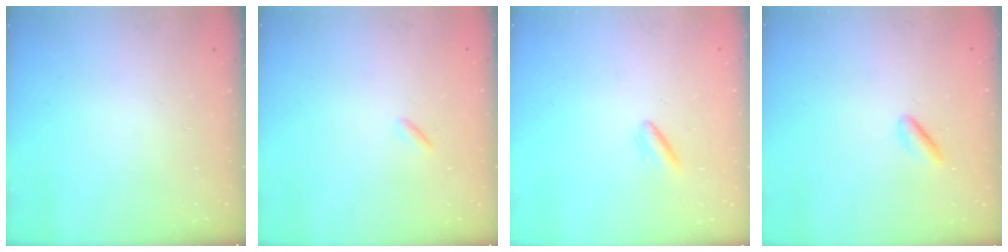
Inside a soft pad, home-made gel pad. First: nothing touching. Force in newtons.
{"total": 0.8, "press": 0.7, "slide": 0.4}
{"total": 2.7, "press": 2.5, "slide": 1.0}
{"total": 1.5, "press": 1.3, "slide": 0.7}